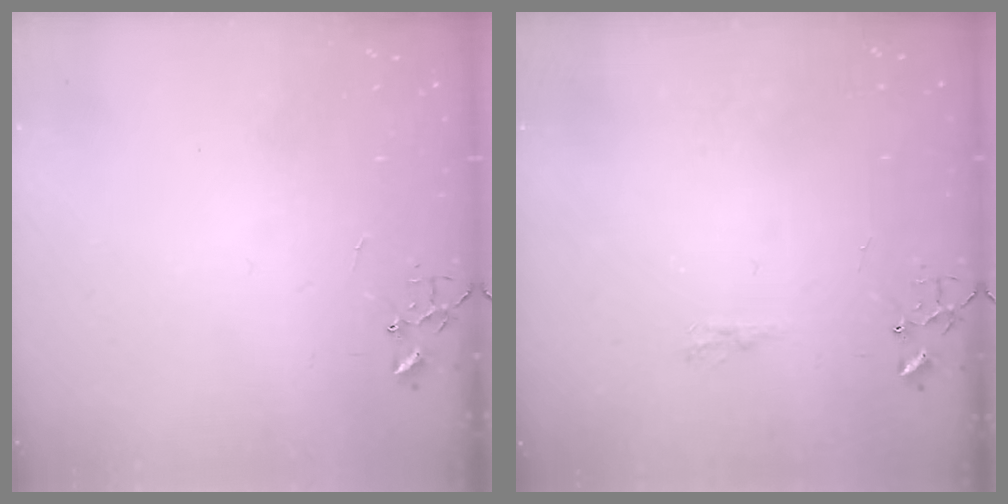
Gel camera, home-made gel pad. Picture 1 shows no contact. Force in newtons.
{"total": 5.1, "press": 5.1, "slide": 0.4}